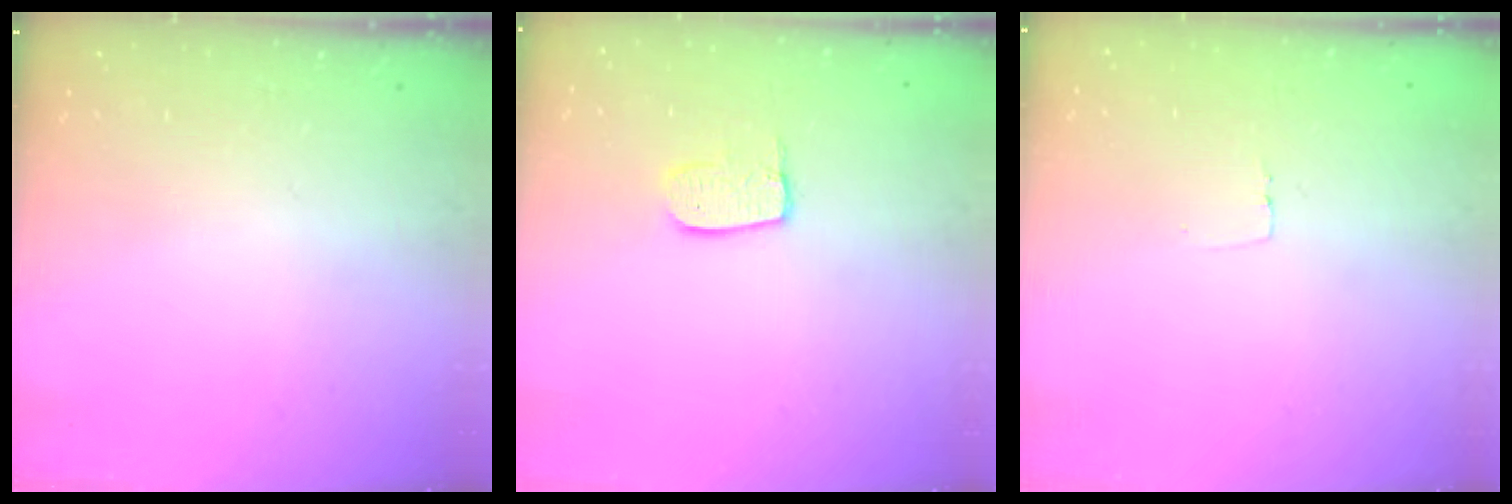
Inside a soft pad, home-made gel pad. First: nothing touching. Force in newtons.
{"total": 7.0, "press": 7.0, "slide": 0.3}
{"total": 2.3, "press": 2.3, "slide": 0.1}